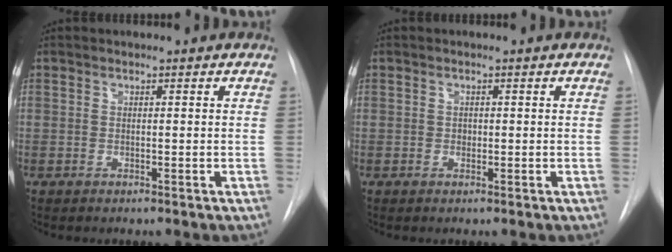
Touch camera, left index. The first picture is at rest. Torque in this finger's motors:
{"motor_torque": [0.02, 0.01, 0.00, 0.00]}